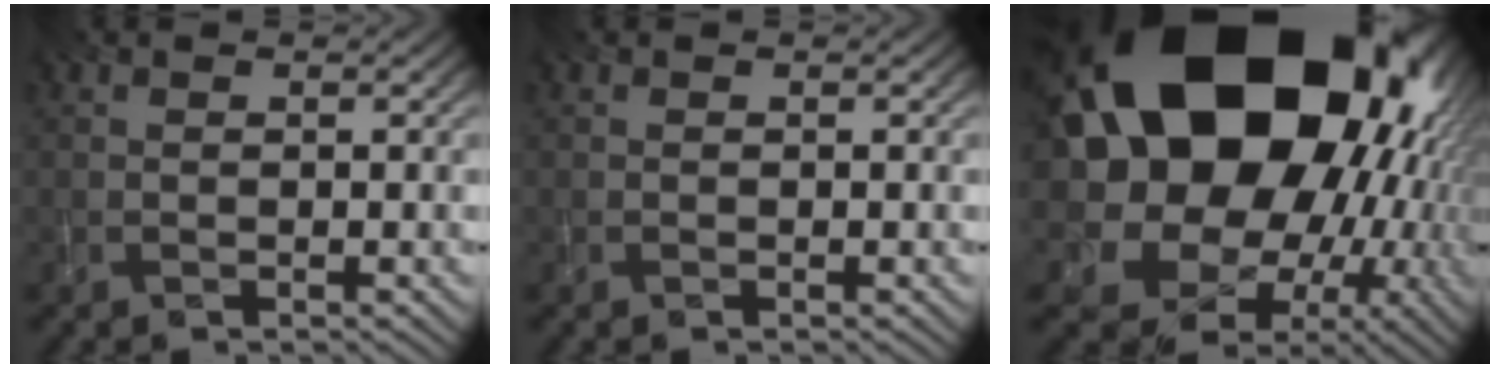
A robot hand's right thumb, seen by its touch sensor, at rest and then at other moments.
{"total": 0.0}
{"total": 26.3, "force": [5.5, 21.6, 14.0], "torque": [-0.279, -0.057, 0.089]}